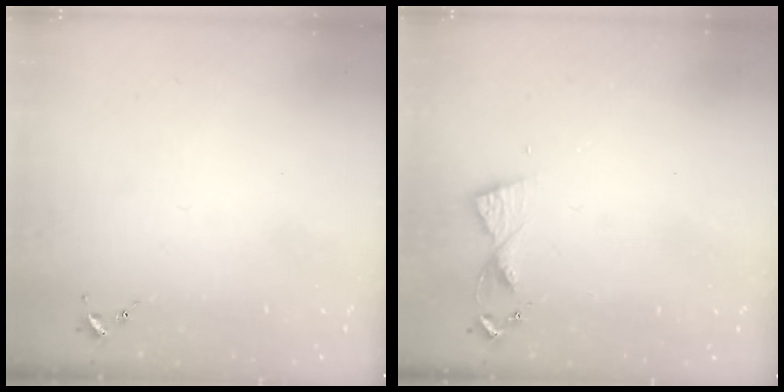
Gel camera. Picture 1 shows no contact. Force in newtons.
{"total": 5.5, "press": 5.4, "slide": 0.6}